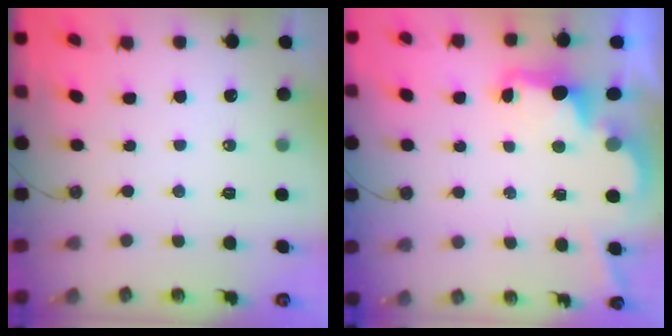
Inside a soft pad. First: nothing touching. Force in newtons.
{"total": 2.6, "press": 2.4, "slide": 0.8}